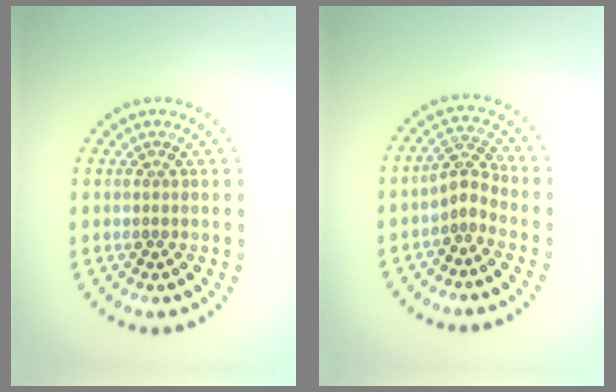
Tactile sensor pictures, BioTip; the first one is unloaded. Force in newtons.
{"total": 2.1, "press": 1.5, "slide": 1.5}